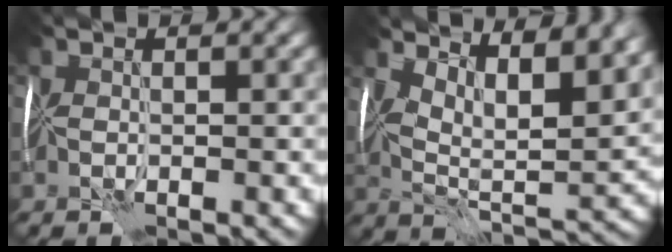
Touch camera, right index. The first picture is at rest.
{"total": 9.9, "force": [6.3, 3.3, 6.9], "torque": [-0.103, 0.005, 0.094]}